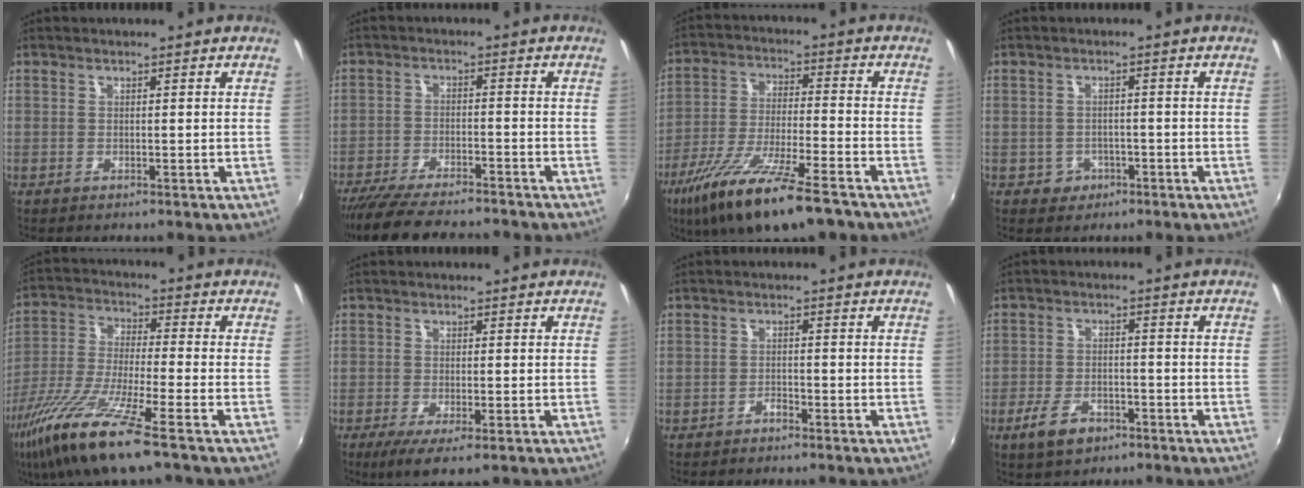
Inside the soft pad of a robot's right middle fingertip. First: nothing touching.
{"total": 14.5, "force": [-12.7, 2.7, 6.5], "torque": [-0.139, -0.030, -0.203]}
{"total": 17.4, "force": [-12.0, 3.4, 12.1], "torque": [-0.241, -0.043, -0.215]}
{"total": 3.4, "force": [-1.5, 3.0, 0.5], "torque": [-0.019, 0.003, -0.021]}
{"total": 16.1, "force": [-10.2, 1.2, 12.3], "torque": [-0.261, -0.043, -0.197]}
{"total": 5.1, "force": [-2.7, 1.0, 4.2], "torque": [-0.089, -0.025, -0.043]}
{"total": 1.3, "force": [-1.2, 0.4, 0.2], "torque": [-0.006, 0.001, -0.021]}
{"total": 6.4, "force": [-4.0, 3.3, 3.7], "torque": [-0.094, -0.006, -0.069]}